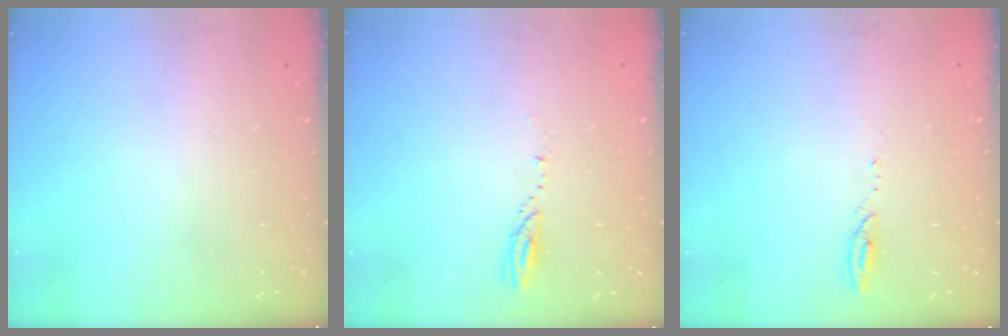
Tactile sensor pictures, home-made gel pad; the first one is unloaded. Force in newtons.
{"total": 3.6, "press": 3.6, "slide": 0.4}
{"total": 3.0, "press": 3.0, "slide": 0.4}